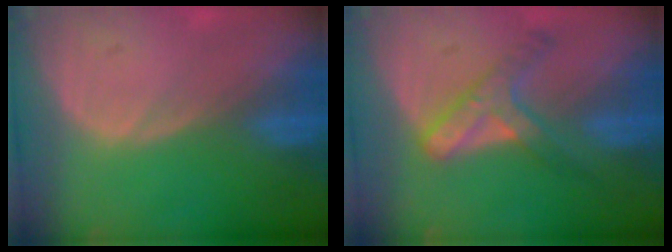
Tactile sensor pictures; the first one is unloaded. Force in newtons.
{"total": 6.0, "press": 5.6, "slide": 2.4}